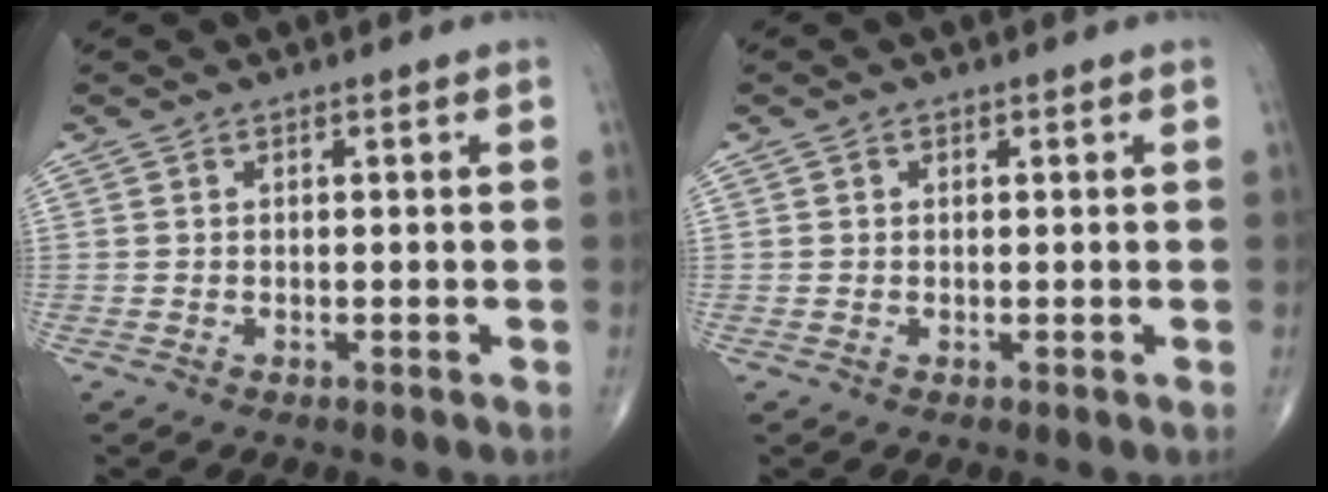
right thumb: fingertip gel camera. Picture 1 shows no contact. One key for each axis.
{"total": 0.5, "fx": 0.2, "fy": 0.5, "fz": 0.1, "tx": 0.001, "ty": 0.000, "tz": 0.003}